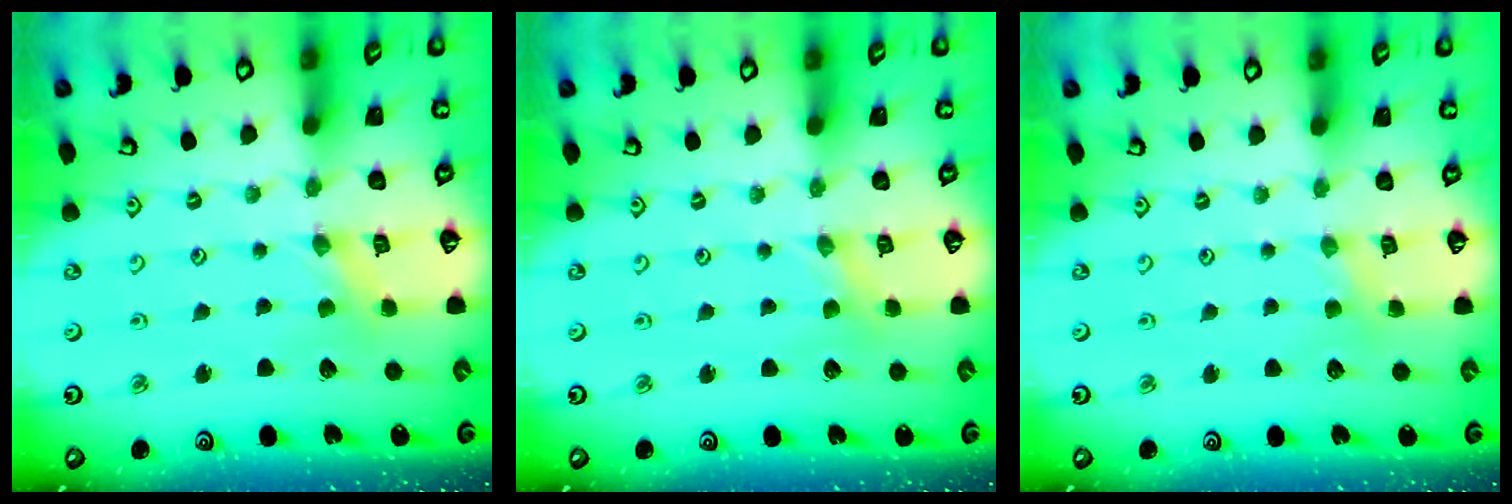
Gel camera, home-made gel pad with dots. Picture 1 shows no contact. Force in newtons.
{"total": 0.0}
{"total": 1.8, "press": 1.7, "slide": 0.4}